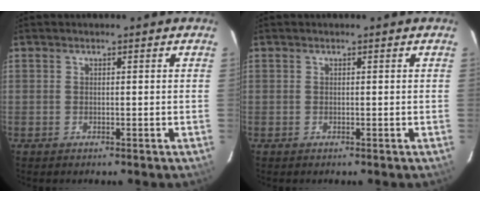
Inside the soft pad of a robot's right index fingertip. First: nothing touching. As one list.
[{"total": 0.0}]